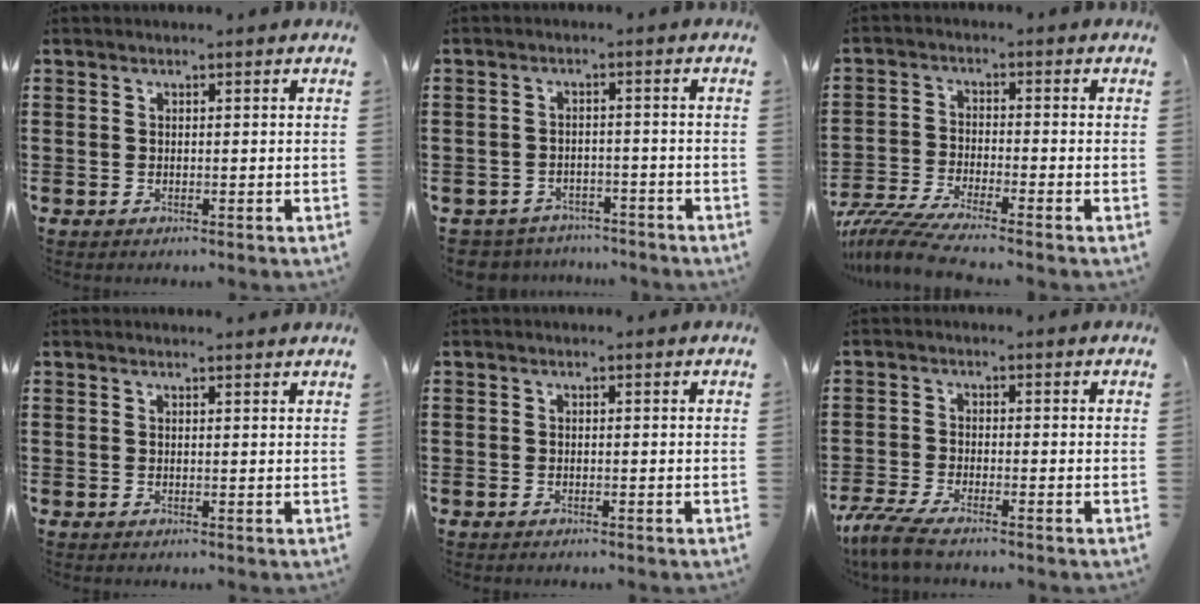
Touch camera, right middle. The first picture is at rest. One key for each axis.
{"total": 3.2, "fx": -3.1, "fy": 0.6, "fz": -0.3, "tx": -0.003, "ty": -0.003, "tz": -0.071}
{"total": 5.5, "fx": -5.0, "fy": -0.3, "fz": 2.2, "tx": -0.065, "ty": -0.027, "tz": -0.104}
{"total": 0.7, "fx": 0.7, "fy": -0.1, "fz": 0.0, "tx": -0.001, "ty": -0.003, "tz": 0.013}
{"total": 0.0}
{"total": 4.0, "fx": -3.4, "fy": 0.1, "fz": 2.1, "tx": -0.070, "ty": -0.022, "tz": -0.077}